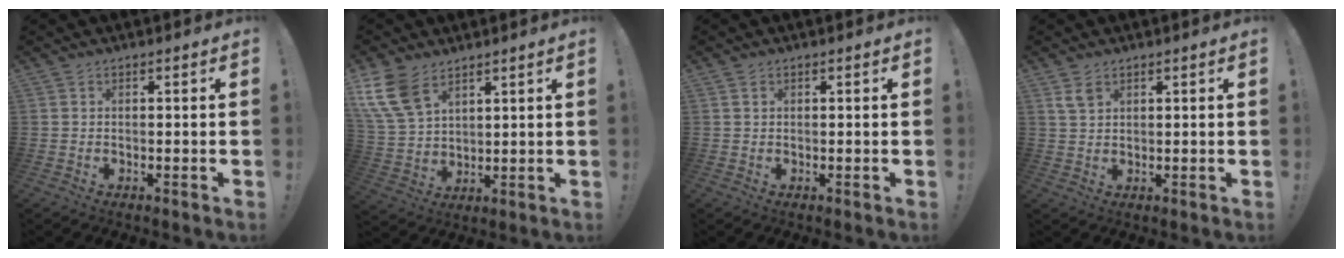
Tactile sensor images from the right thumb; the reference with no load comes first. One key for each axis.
{"total": 12.8, "fx": 7.5, "fy": 7.8, "fz": 6.9, "tx": -0.148, "ty": -0.032, "tz": 0.151}
{"total": 0.6, "fx": 0.3, "fy": 0.5, "fz": 0.1, "tx": -0.006, "ty": 0.004, "tz": 0.007}
{"total": 3.9, "fx": 2.2, "fy": 2.2, "fz": 2.3, "tx": -0.035, "ty": -0.008, "tz": 0.042}